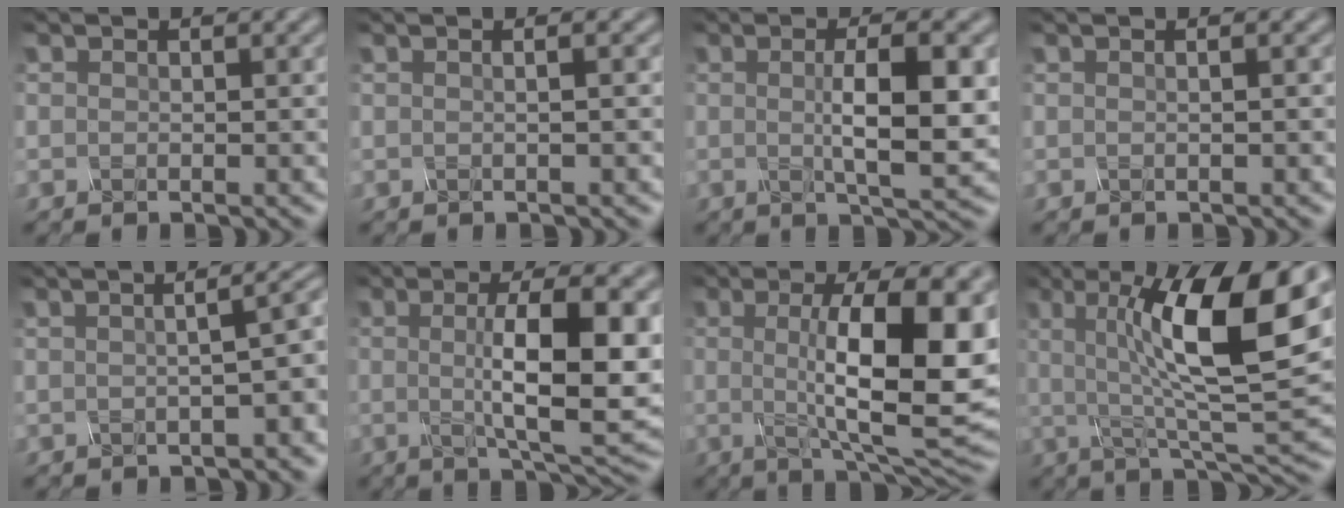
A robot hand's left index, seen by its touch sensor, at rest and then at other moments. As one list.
[{"total": 2.5, "force": [0.6, 1.3, 2.1], "torque": [-0.008, 0.008, -0.021]}, {"total": 6.8, "force": [0.2, 1.6, 6.6], "torque": [-0.101, 0.002, 0.004]}, {"total": 1.2, "force": [0.3, 0.5, 1.0], "torque": [-0.009, -0.002, -0.009]}, {"total": 7.9, "force": [0.5, 3.6, 7.1], "torque": [-0.024, 0.026, -0.007]}, {"total": 9.6, "force": [0.4, 2.4, 9.3], "torque": [-0.130, -0.004, 0.010]}, {"total": 12.6, "force": [0.9, 3.3, 12.1], "torque": [-0.170, -0.004, 0.016]}, {"total": 12.7, "force": [2.7, 3.0, 12.0], "torque": [-0.181, 0.006, 0.043]}]